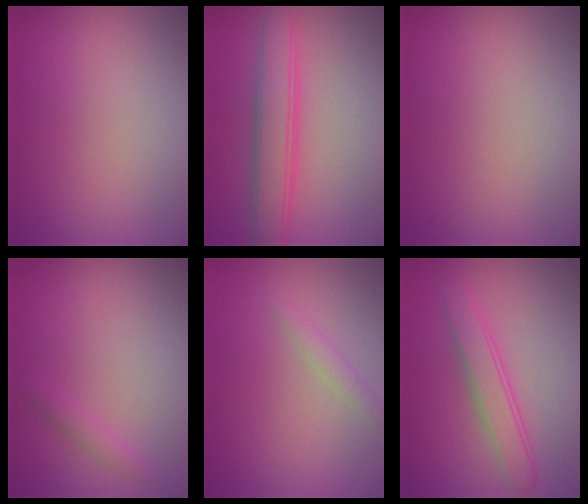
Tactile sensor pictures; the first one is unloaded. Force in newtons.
{"total": 3.9, "press": 3.9, "slide": 0.1}
{"total": 0.0}
{"total": 1.0, "press": 1.0, "slide": 0.1}
{"total": 1.1, "press": 1.1, "slide": 0.1}
{"total": 2.8, "press": 2.8, "slide": 0.2}